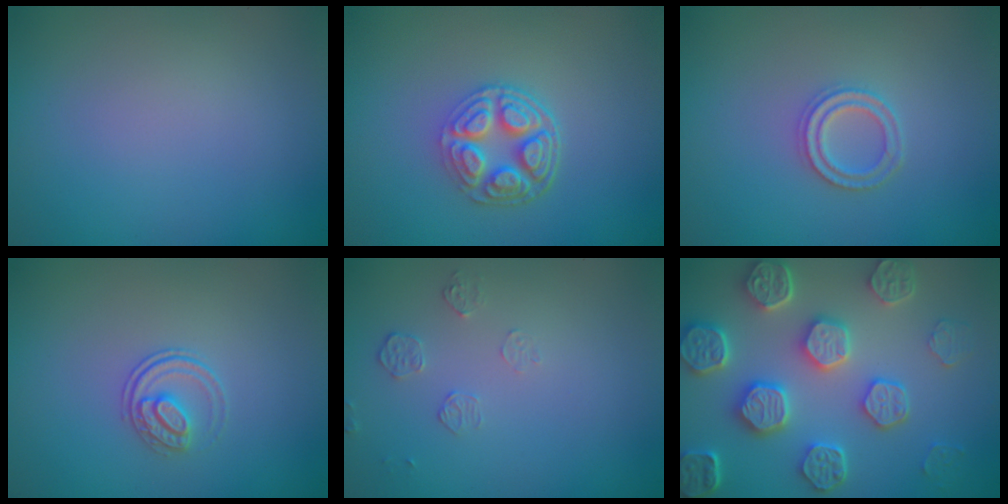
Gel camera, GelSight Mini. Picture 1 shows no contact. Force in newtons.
{"total": 4.8, "press": 3.6, "slide": 3.2}
{"total": 2.2, "press": 2.2, "slide": 0.5}
{"total": 2.0, "press": 1.4, "slide": 1.3}
{"total": 1.3, "press": 0.6, "slide": 1.1}
{"total": 7.5, "press": 6.2, "slide": 4.2}